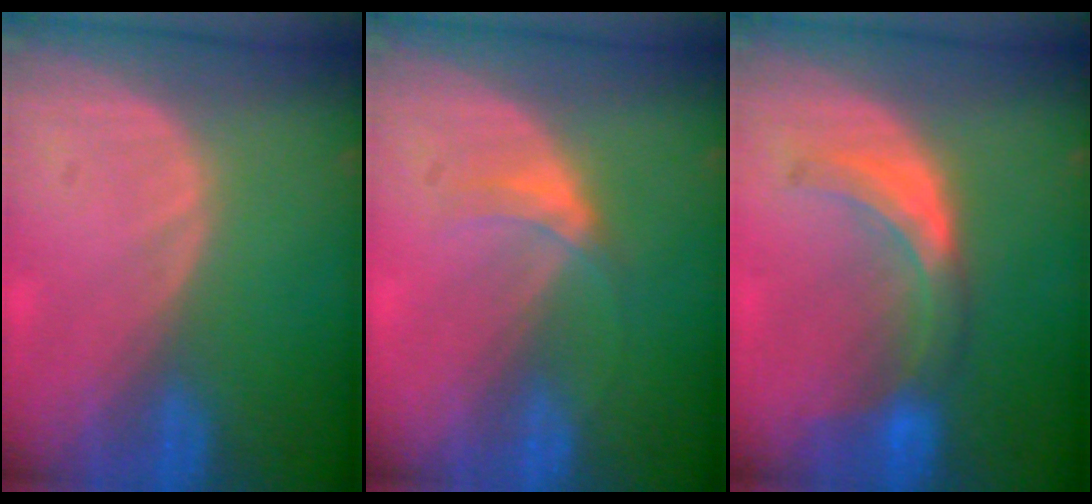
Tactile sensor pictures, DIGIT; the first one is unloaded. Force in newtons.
{"total": 2.9, "press": 2.5, "slide": 1.5}
{"total": 6.3, "press": 6.3, "slide": 0.1}